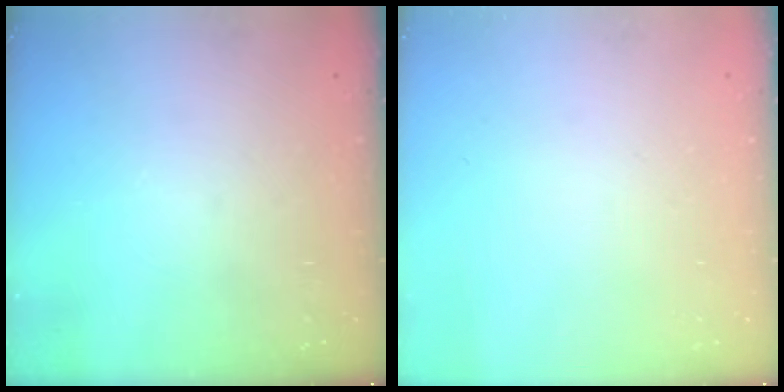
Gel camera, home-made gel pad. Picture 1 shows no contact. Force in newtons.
{"total": 0.0}